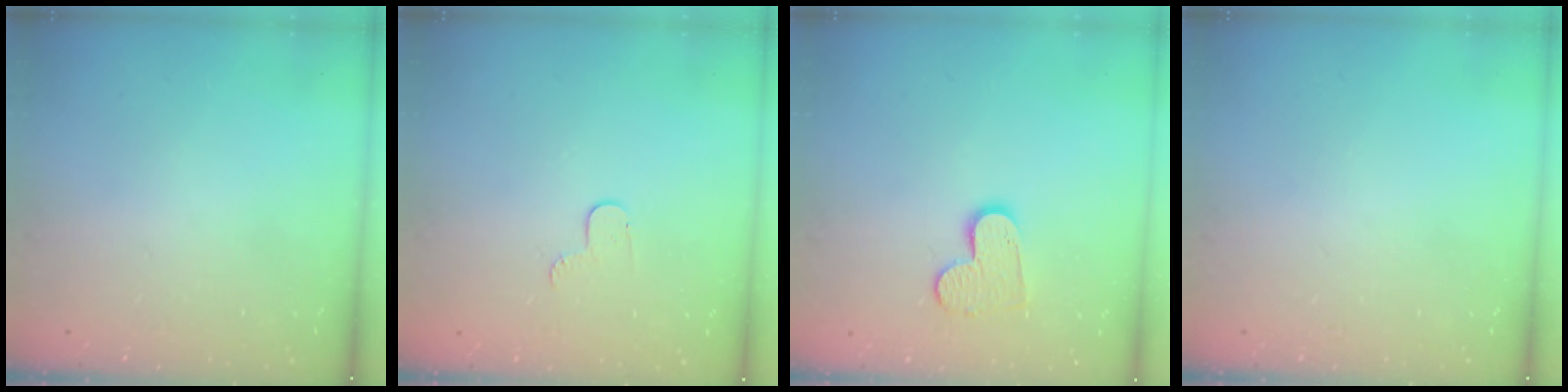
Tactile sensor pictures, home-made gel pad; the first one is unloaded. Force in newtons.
{"total": 3.5, "press": 3.5, "slide": 0.4}
{"total": 9.9, "press": 9.8, "slide": 0.7}
{"total": 0.0}